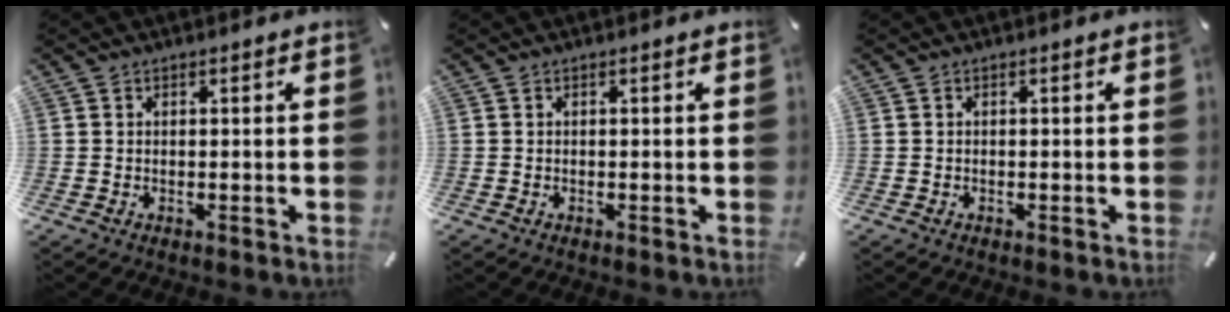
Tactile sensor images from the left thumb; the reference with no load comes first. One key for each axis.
{"total": 0.0}
{"total": 0.0}